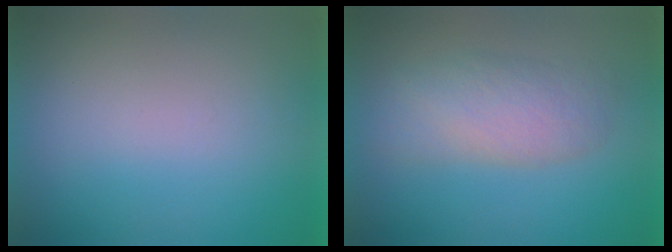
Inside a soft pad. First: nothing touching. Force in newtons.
{"total": 4.2}